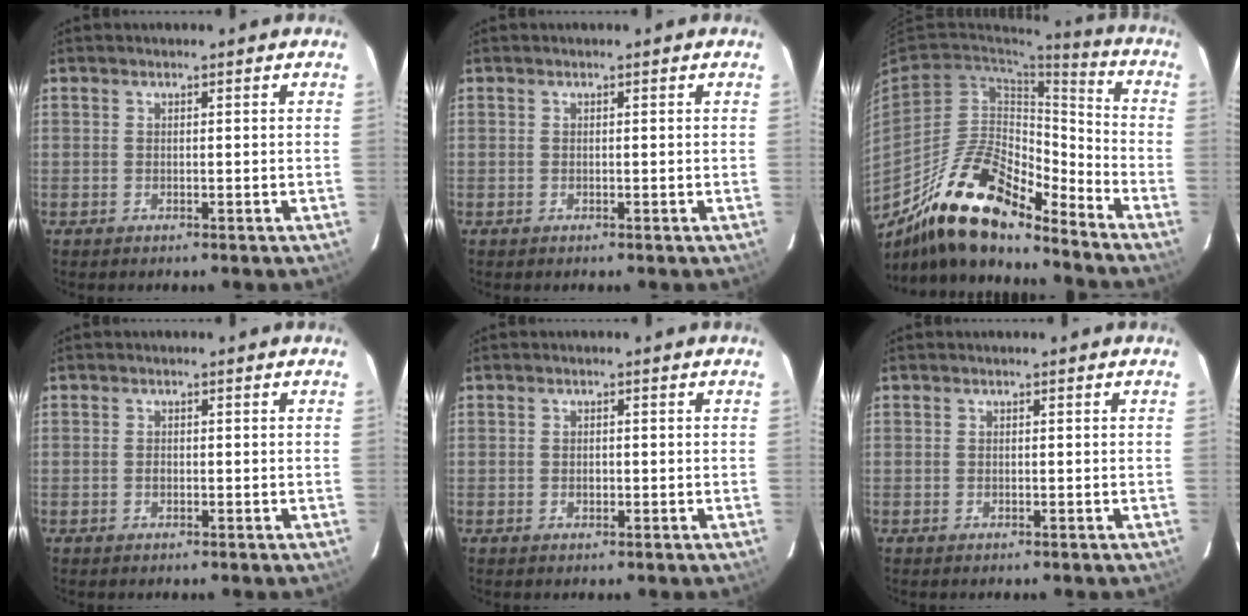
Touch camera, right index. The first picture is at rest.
{"total": 0.0}
{"total": 19.5, "force": [-14.9, 6.1, 11.1], "torque": [-0.204, 0.000, -0.275]}
{"total": 0.9, "force": [-0.2, 0.7, 0.5], "torque": [-0.007, 0.001, -0.005]}
{"total": 1.2, "force": [-0.2, 1.0, 0.5], "torque": [-0.007, 0.001, -0.003]}
{"total": 0.0}